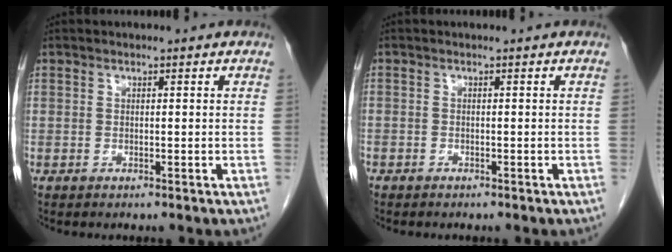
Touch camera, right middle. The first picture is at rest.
{"total": 0.7, "force": [-0.6, 0.3, 0.3], "torque": [-0.004, 0.001, -0.008]}